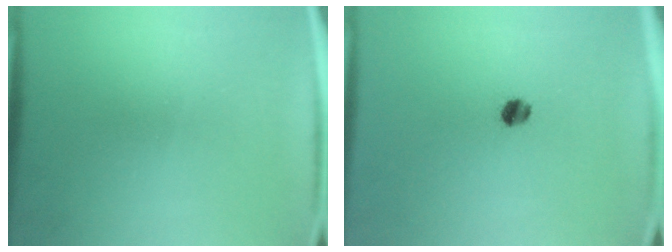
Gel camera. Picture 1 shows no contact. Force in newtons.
{"total": 3.0}